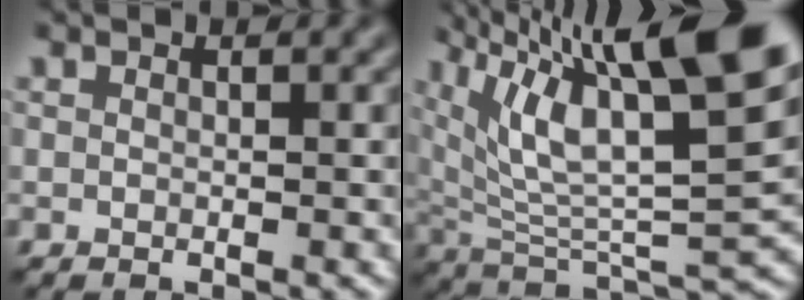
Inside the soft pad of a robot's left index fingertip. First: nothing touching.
{"total": 15.0, "force": [8.0, 4.6, 11.8], "torque": [-0.211, 0.018, 0.146]}